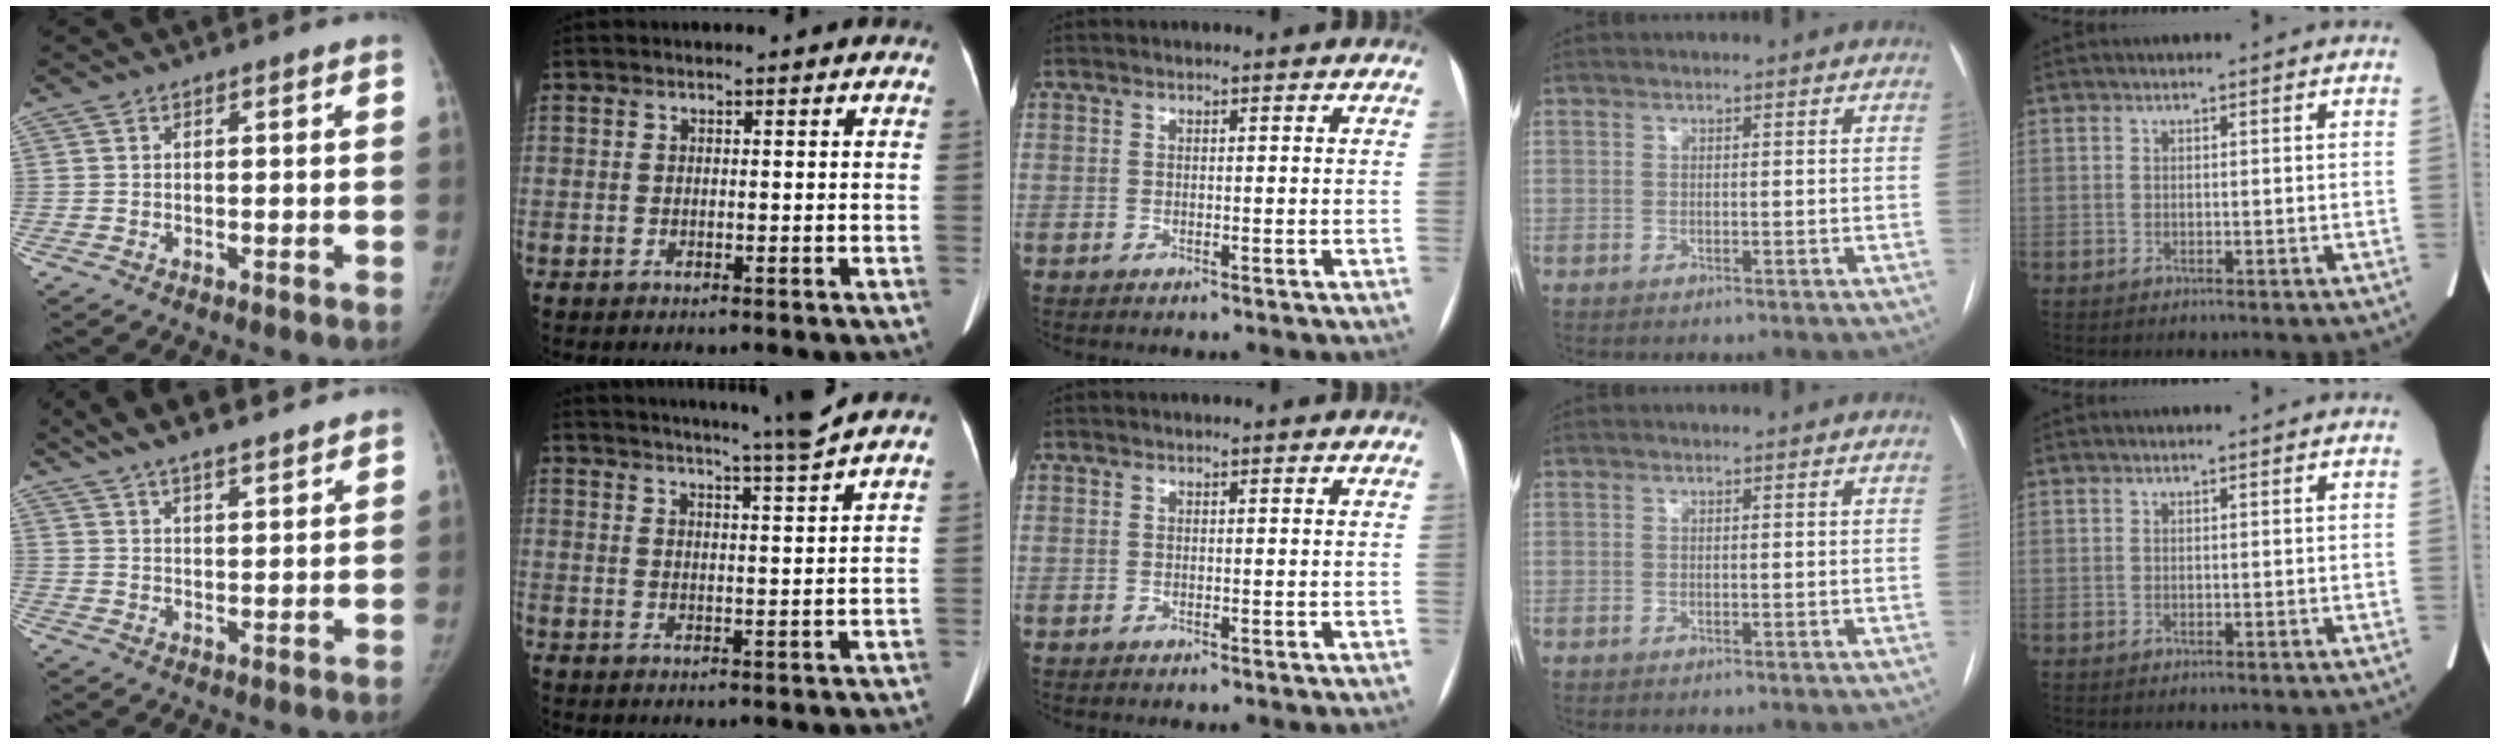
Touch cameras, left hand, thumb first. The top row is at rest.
{"thumb": {"total": 14.3, "force": [11.5, 3.4, 7.8], "torque": [-0.113, -0.012, 0.183]}, "index": {"total": 9.2, "force": [8.1, -2.7, 3.4], "torque": [-0.053, -0.028, 0.113]}}